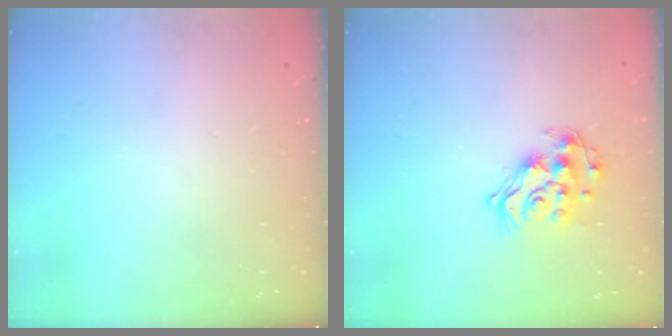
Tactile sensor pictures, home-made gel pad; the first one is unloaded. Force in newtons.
{"total": 14.6, "press": 14.6, "slide": 1.0}